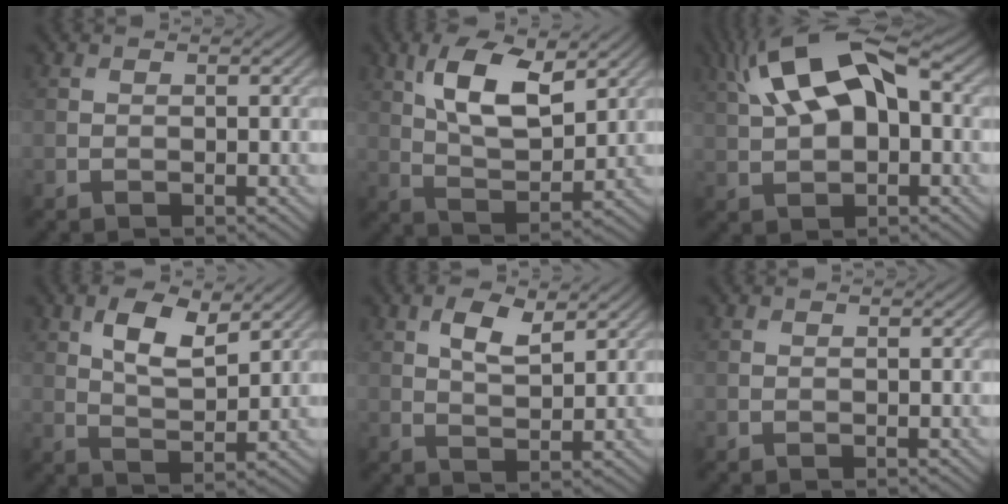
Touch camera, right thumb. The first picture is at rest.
{"total": 10.2, "force": [4.4, 4.4, 8.1], "torque": [-0.166, 0.006, 0.086]}
{"total": 13.8, "force": [4.0, 6.8, 11.3], "torque": [-0.217, 0.032, 0.060]}
{"total": 6.6, "force": [3.4, 2.8, 5.0], "torque": [-0.099, -0.003, 0.064]}
{"total": 4.4, "force": [2.3, 1.8, 3.3], "torque": [-0.072, -0.002, 0.044]}
{"total": 0.0}